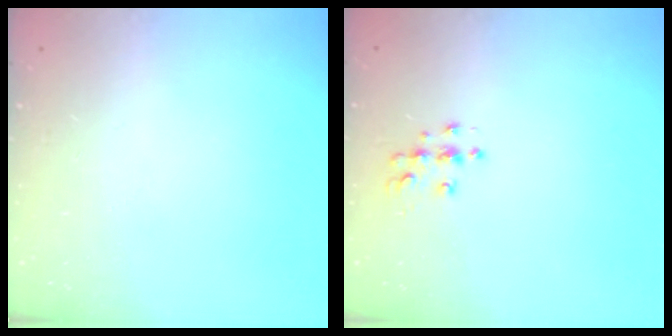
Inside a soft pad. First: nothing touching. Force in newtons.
{"total": 5.8, "press": 5.8, "slide": 0.2}